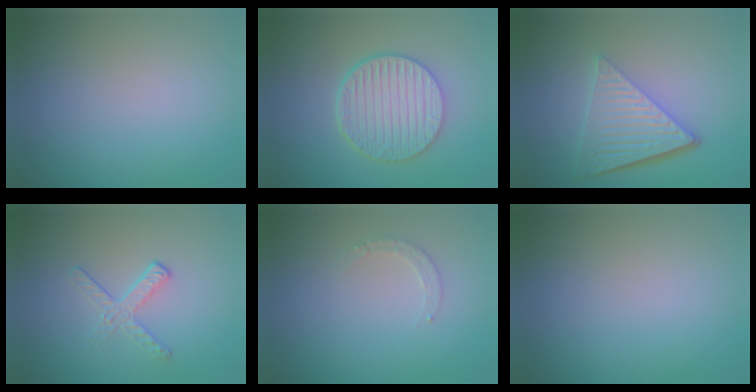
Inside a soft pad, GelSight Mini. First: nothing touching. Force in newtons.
{"total": 5.9, "press": 4.7, "slide": 3.6}
{"total": 6.4, "press": 4.3, "slide": 4.8}
{"total": 1.9, "press": 1.1, "slide": 1.6}
{"total": 1.3, "press": 1.2, "slide": 0.2}
{"total": 0.0}